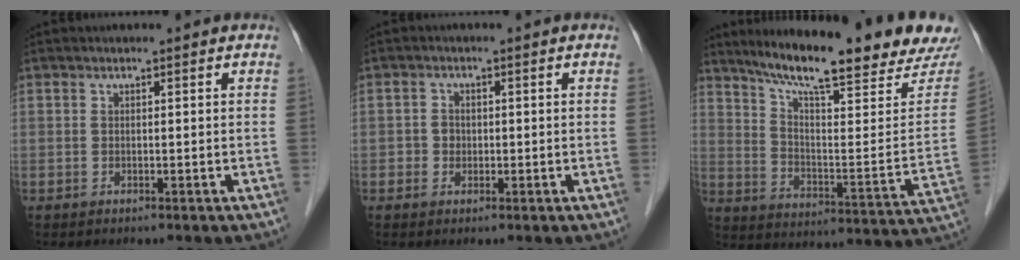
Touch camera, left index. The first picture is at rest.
{"total": 1.8, "force": [-0.2, 1.7, 0.6], "torque": [-0.008, 0.005, -0.004]}
{"total": 22.5, "force": [19.2, 1.3, 11.8], "torque": [-0.185, -0.052, 0.269]}